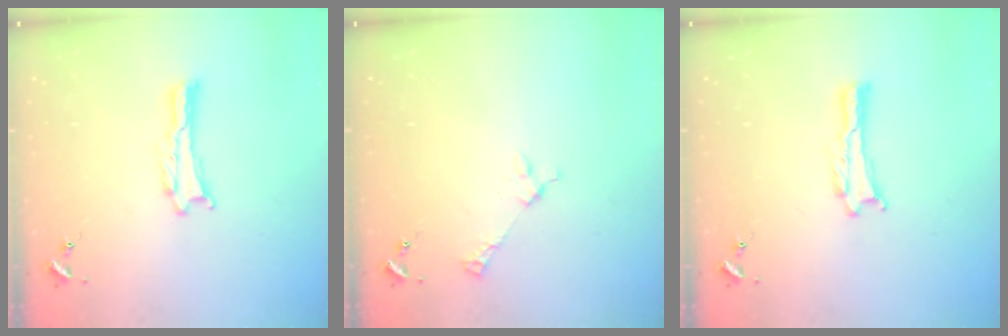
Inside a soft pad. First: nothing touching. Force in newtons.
{"total": 2.6, "press": 2.6, "slide": 0.3}
{"total": 0.0}